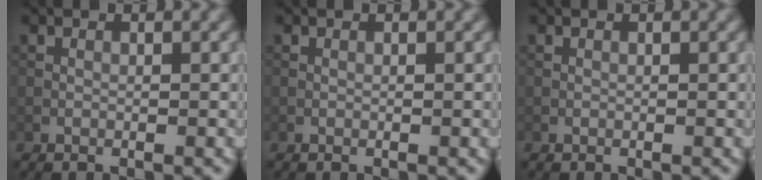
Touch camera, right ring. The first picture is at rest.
{"total": 0.0}
{"total": 0.0}